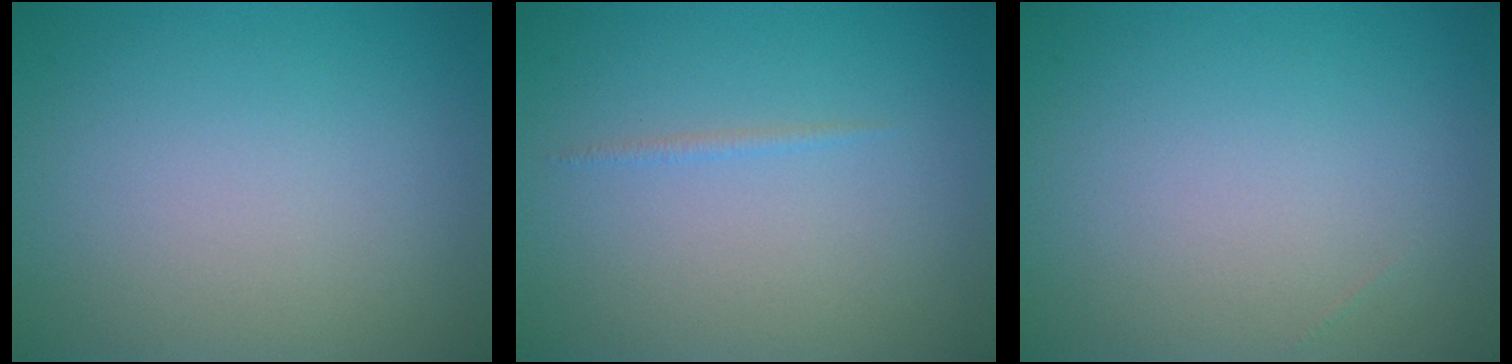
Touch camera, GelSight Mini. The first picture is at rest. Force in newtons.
{"total": 0.5, "press": 0.5, "slide": 0.1}
{"total": 0.0}